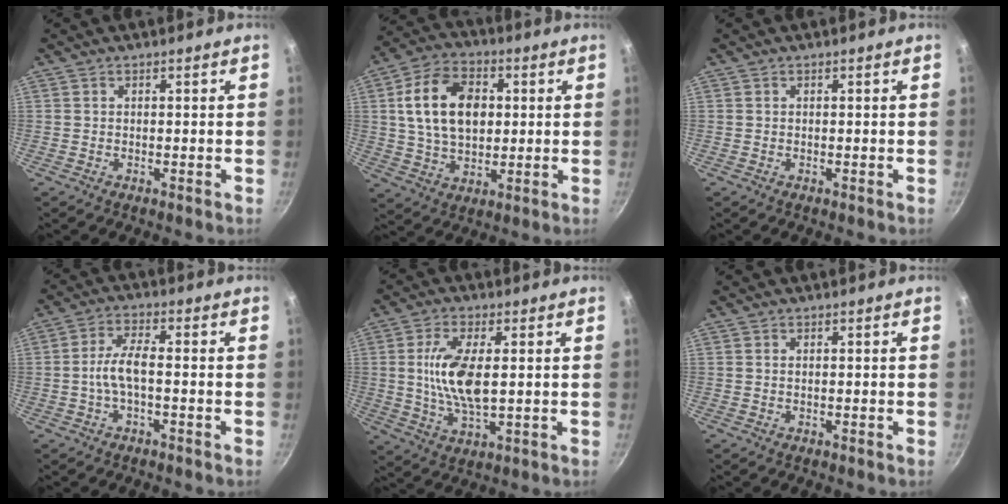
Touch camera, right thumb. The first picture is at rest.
{"total": 15.3, "force": [2.6, 10.4, 11.0], "torque": [-0.172, 0.005, 0.040]}
{"total": 0.0}
{"total": 5.6, "force": [-1.2, 1.9, 5.1], "torque": [-0.110, 0.023, -0.031]}
{"total": 11.0, "force": [1.2, 4.7, 9.9], "torque": [-0.192, -0.006, 0.024]}
{"total": 0.0}